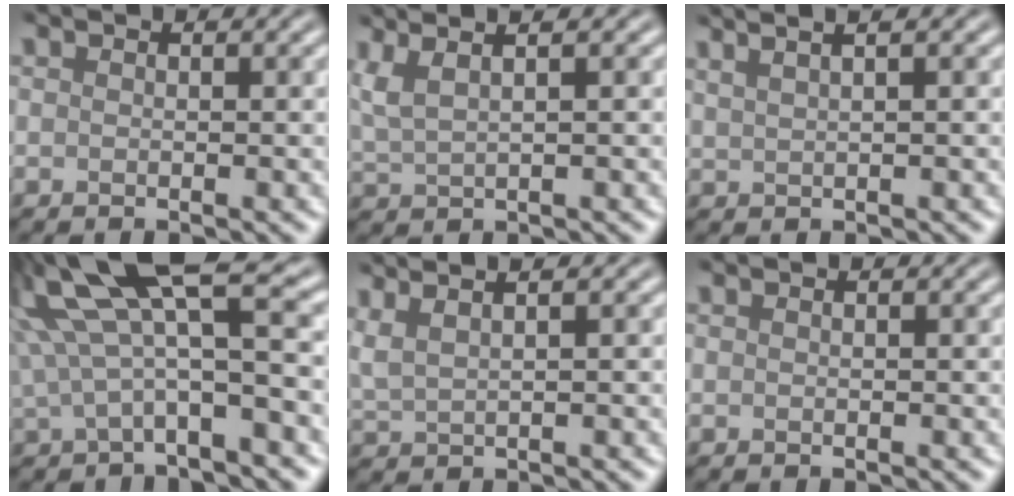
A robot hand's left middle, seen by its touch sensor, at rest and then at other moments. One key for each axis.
{"total": 4.7, "fx": 3.2, "fy": 1.7, "fz": 3.0, "tx": -0.067, "ty": 0.050, "tz": 0.052}
{"total": 5.8, "fx": 3.9, "fy": 2.5, "fz": 3.5, "tx": -0.031, "ty": 0.059, "tz": 0.041}
{"total": 8.7, "fx": 3.2, "fy": 2.1, "fz": 7.8, "tx": -0.155, "ty": 0.024, "tz": 0.069}
{"total": 5.5, "fx": 3.8, "fy": 2.2, "fz": 3.2, "tx": -0.055, "ty": 0.055, "tz": 0.054}
{"total": 0.0}